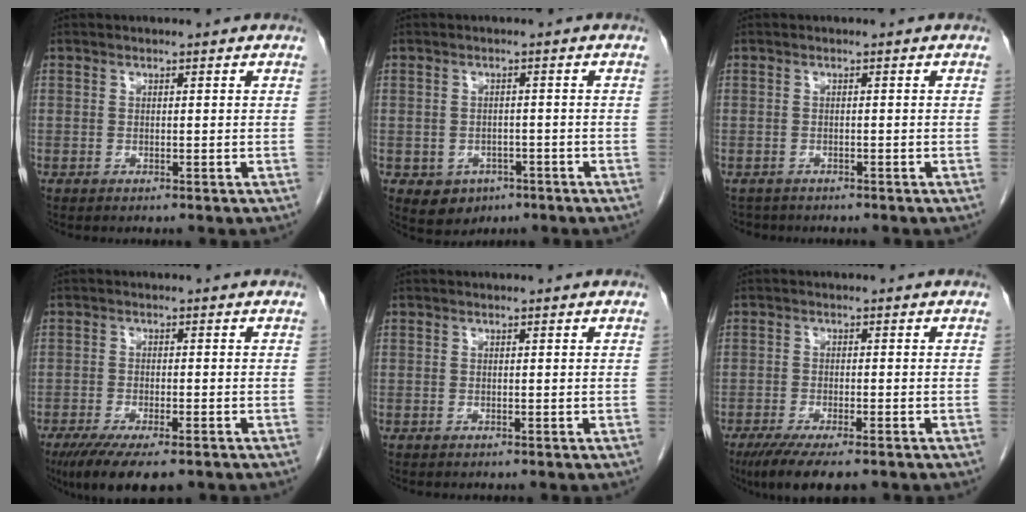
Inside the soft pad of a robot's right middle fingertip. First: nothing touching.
{"total": 4.4, "force": [-2.1, 3.5, 1.4], "torque": [-0.020, 0.003, -0.020]}
{"total": 2.2, "force": [-2.0, 1.0, 0.0], "torque": [-0.005, -0.001, -0.029]}
{"total": 9.7, "force": [-6.9, 2.4, 6.4], "torque": [-0.096, -0.019, -0.108]}
{"total": 0.0}
{"total": 8.1, "force": [-5.9, 1.6, 5.2], "torque": [-0.080, -0.018, -0.092]}